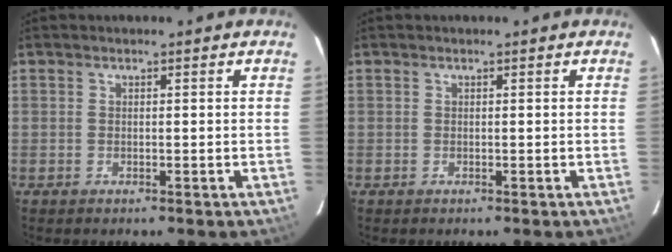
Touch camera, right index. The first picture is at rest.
{"total": 0.0}